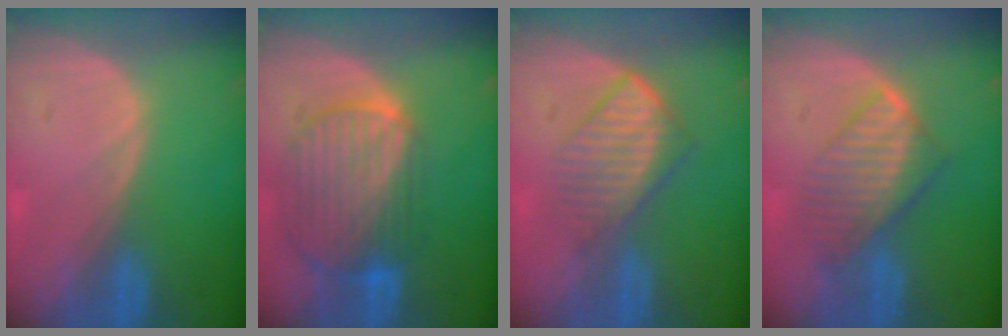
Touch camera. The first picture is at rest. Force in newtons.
{"total": 10.3, "press": 8.6, "slide": 5.6}
{"total": 6.5, "press": 5.9, "slide": 2.8}
{"total": 7.2, "press": 6.6, "slide": 2.9}